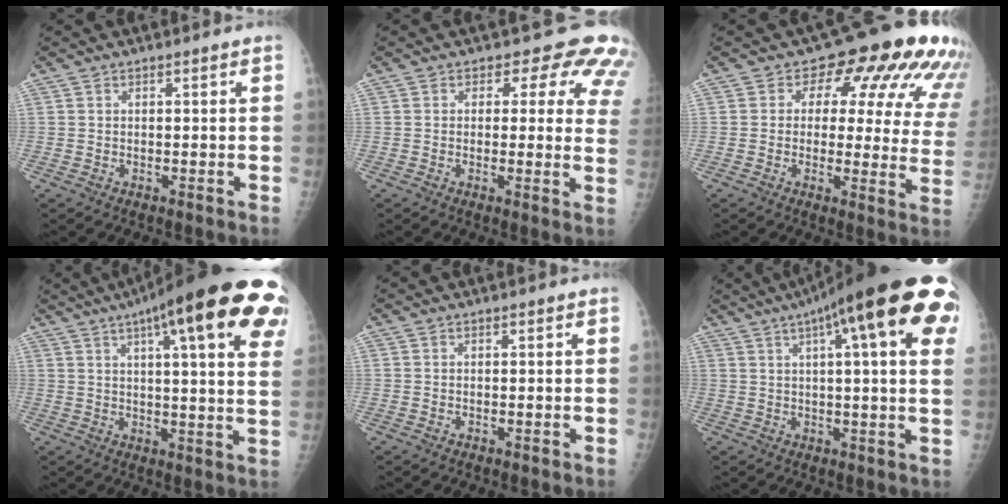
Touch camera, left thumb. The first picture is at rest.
{"total": 10.9, "force": [7.2, 6.0, 5.6], "torque": [-0.008, -0.024, 0.049]}
{"total": 17.9, "force": [9.0, 9.6, 12.2], "torque": [-0.098, -0.027, 0.083]}
{"total": 27.6, "force": [14.6, 5.9, 22.7], "torque": [-0.253, 0.002, 0.187]}
{"total": 0.0}
{"total": 25.1, "force": [11.1, 5.6, 21.9], "torque": [-0.274, 0.026, 0.146]}